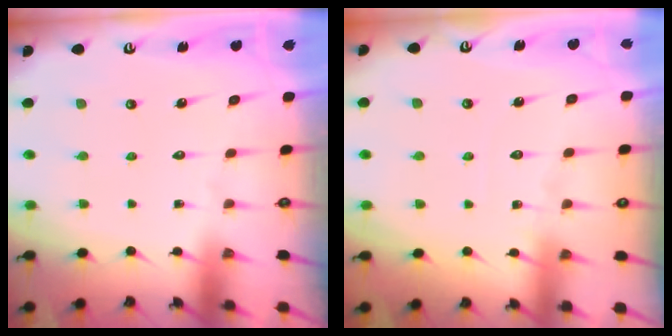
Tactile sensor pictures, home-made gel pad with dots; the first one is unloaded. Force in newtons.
{"total": 5.8, "press": 5.8, "slide": 0.6}